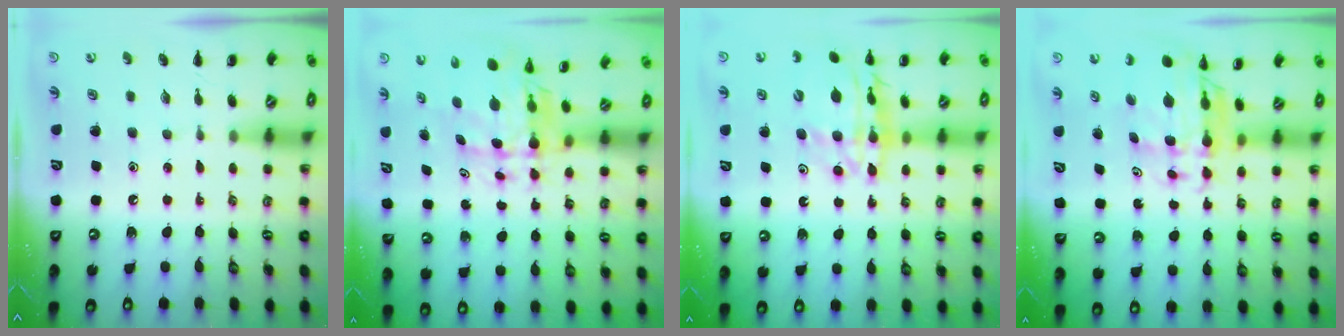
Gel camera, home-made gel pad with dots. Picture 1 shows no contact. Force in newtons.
{"total": 7.8, "press": 7.3, "slide": 2.7}
{"total": 16.8, "press": 16.4, "slide": 4.1}
{"total": 9.1, "press": 8.5, "slide": 3.3}